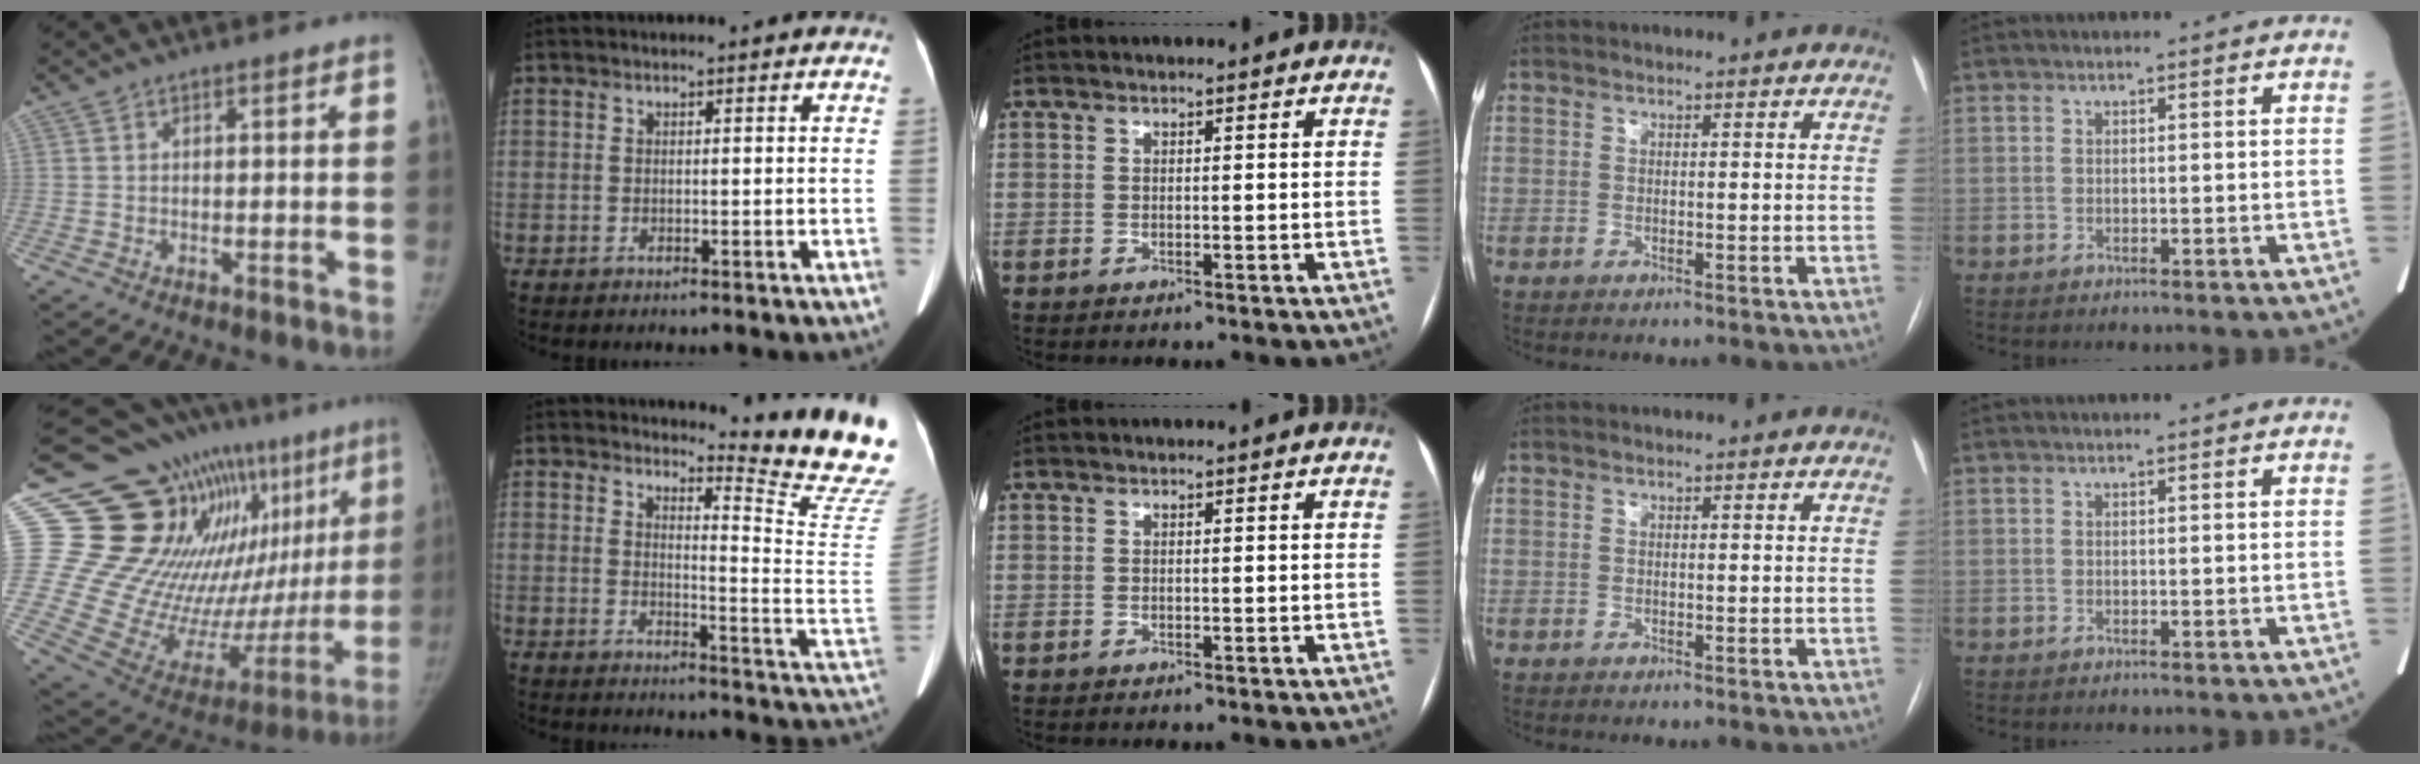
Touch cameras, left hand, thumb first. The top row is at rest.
{"thumb": {"total": 31.1, "force": [14.4, 14.9, 23.1], "torque": [-0.300, -0.017, 0.252]}, "index": {"total": 13.7, "force": [13.2, -1.6, 3.6], "torque": [-0.046, -0.130, 0.141]}}